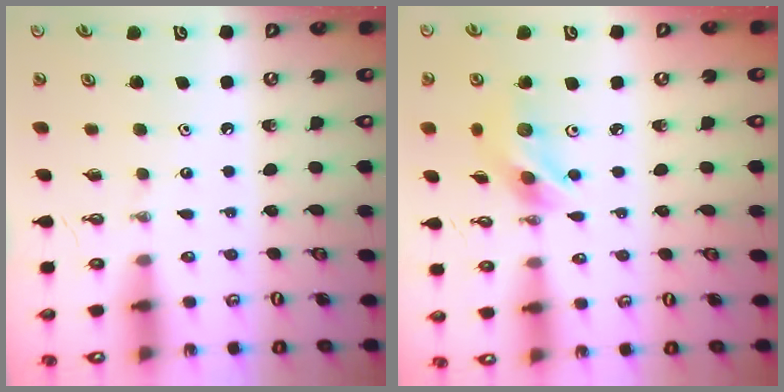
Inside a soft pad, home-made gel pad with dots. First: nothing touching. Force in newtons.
{"total": 9.4, "press": 9.4, "slide": 0.3}